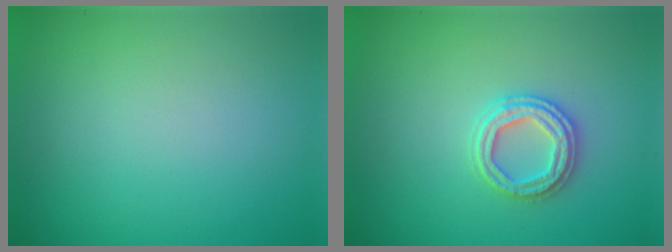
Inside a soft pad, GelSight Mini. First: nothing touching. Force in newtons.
{"total": 2.7, "press": 2.7, "slide": 0.3}